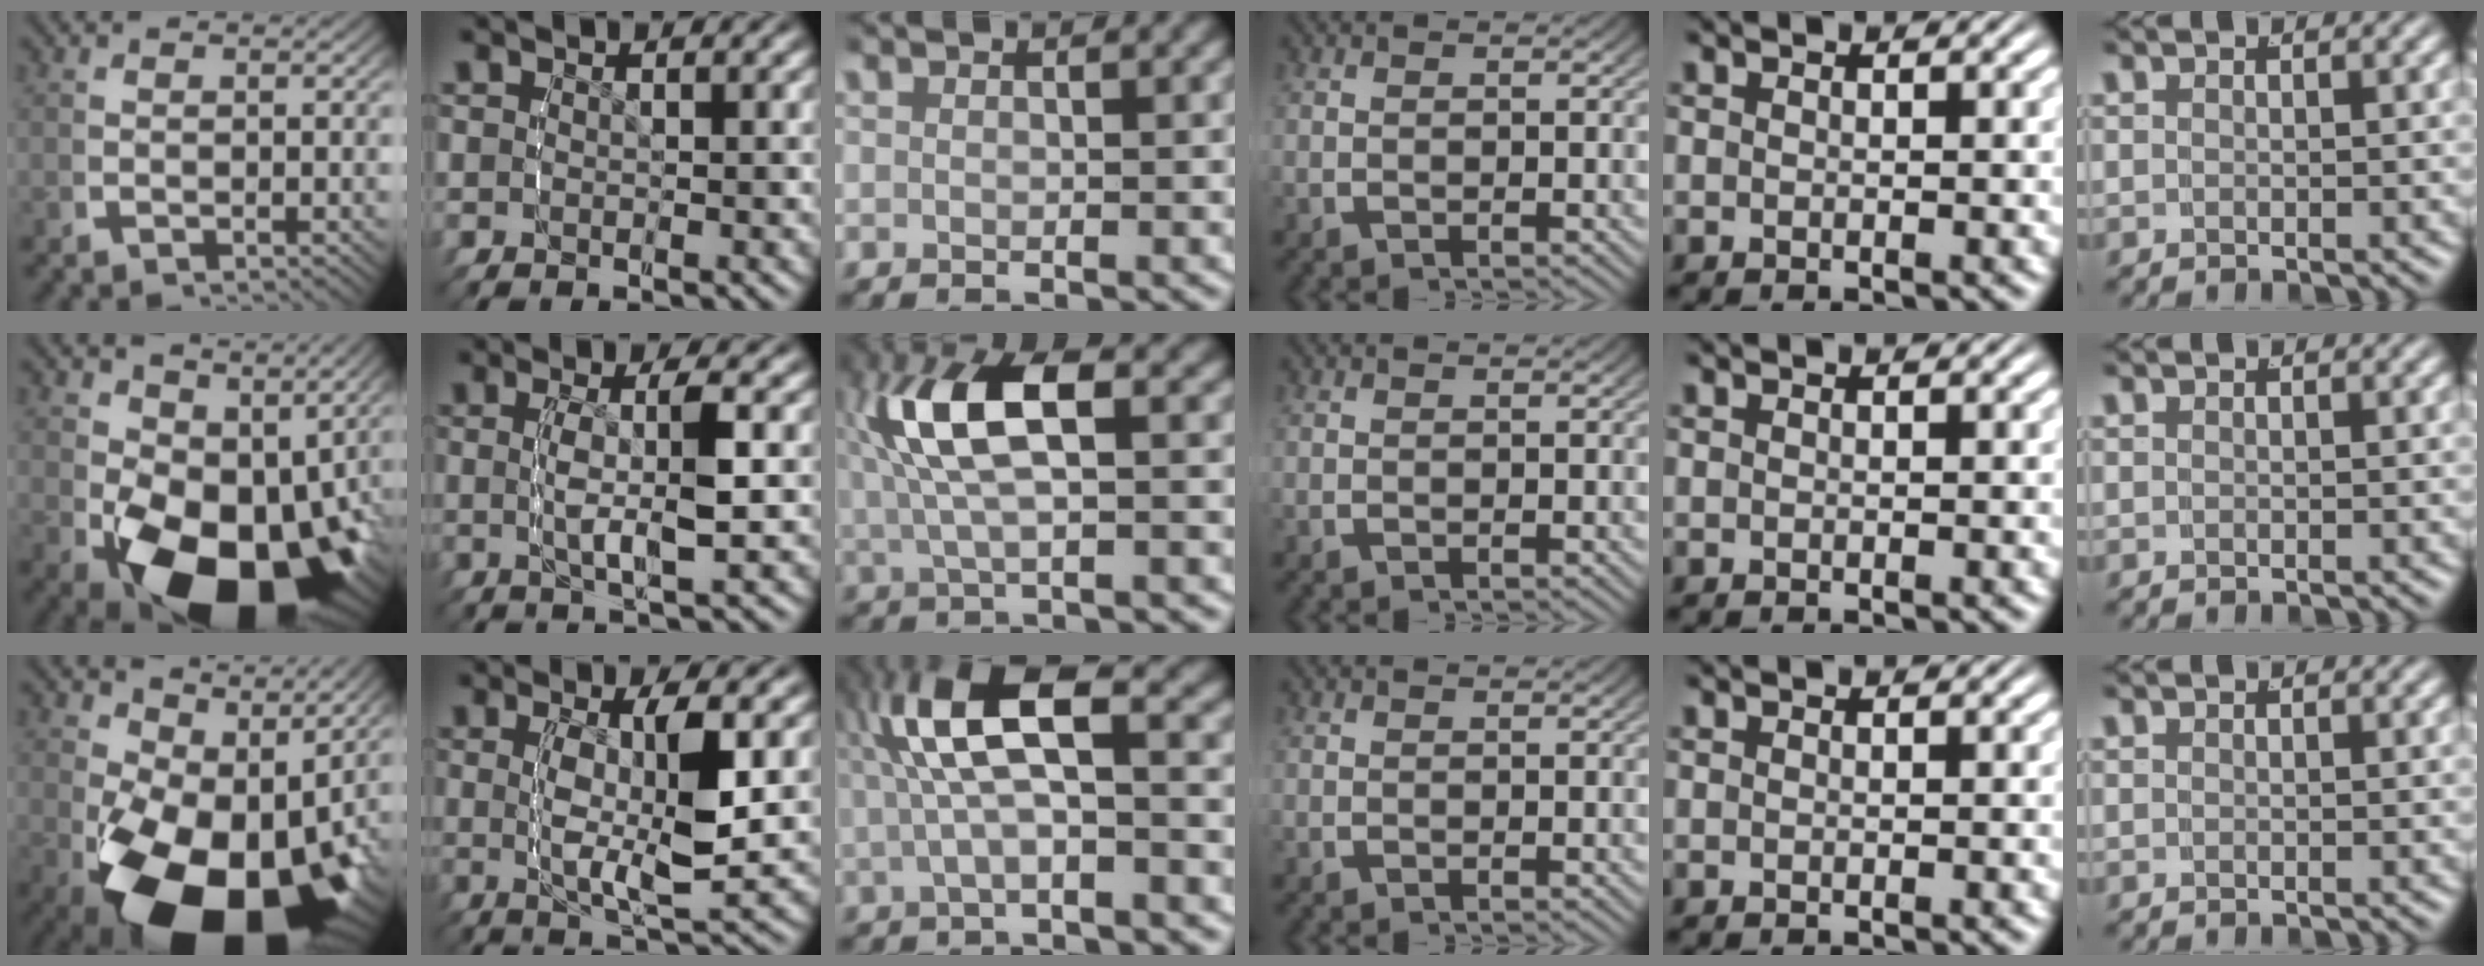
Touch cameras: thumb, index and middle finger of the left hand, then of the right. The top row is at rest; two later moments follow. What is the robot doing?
{"motion": "lift_and_place", "object": "legos"}